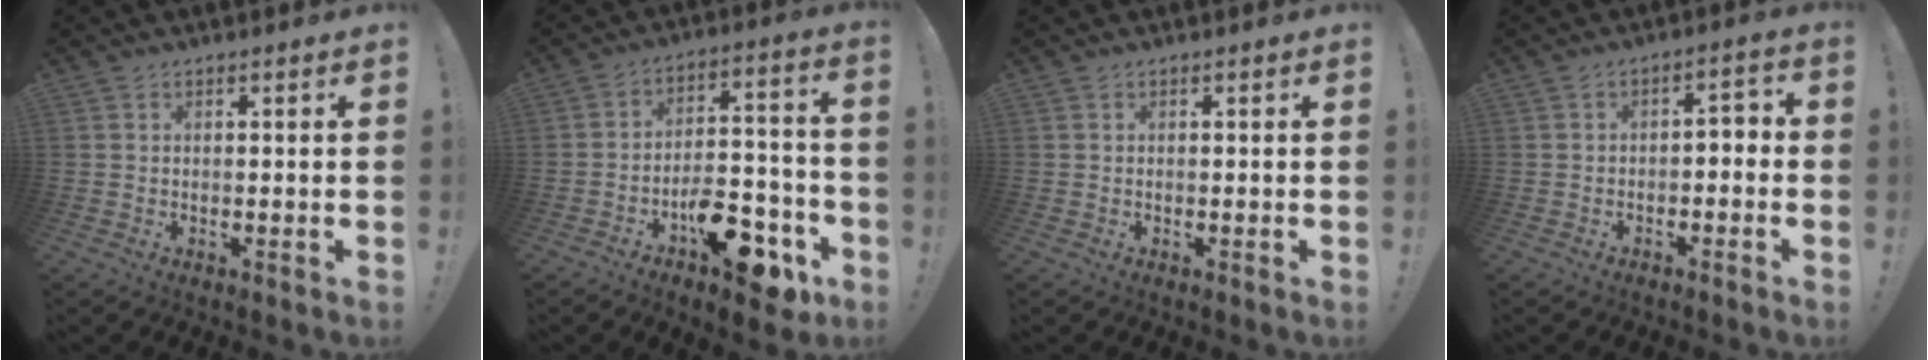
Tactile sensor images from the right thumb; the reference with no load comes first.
{"total": 14.3, "force": [-8.5, 6.3, 9.6], "torque": [-0.115, 0.072, -0.134]}
{"total": 0.0}
{"total": 3.4, "force": [-2.3, 1.5, 2.0], "torque": [-0.027, 0.010, -0.046]}